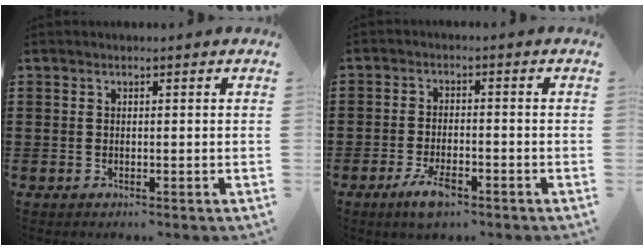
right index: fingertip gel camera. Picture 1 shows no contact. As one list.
[{"total": 4.4, "force": [-2.6, 1.4, 3.2], "torque": [-0.071, -0.003, -0.048]}]